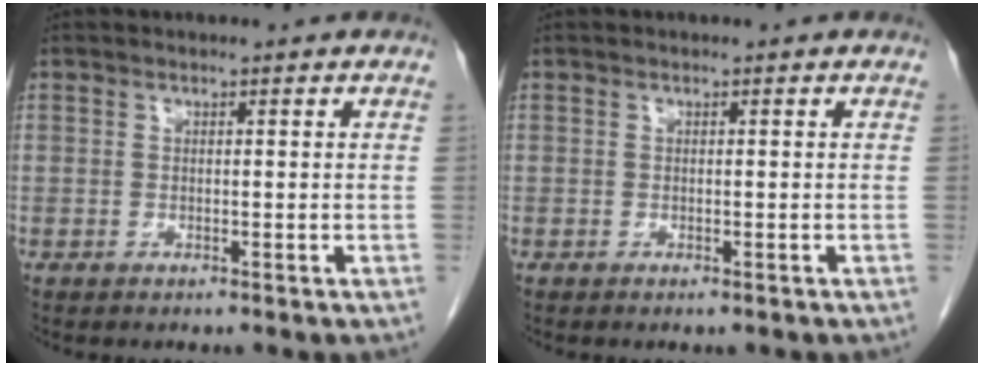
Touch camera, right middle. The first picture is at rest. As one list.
[{"total": 0.5, "force": [-0.4, 0.1, 0.3], "torque": [-0.009, -0.003, -0.003]}]